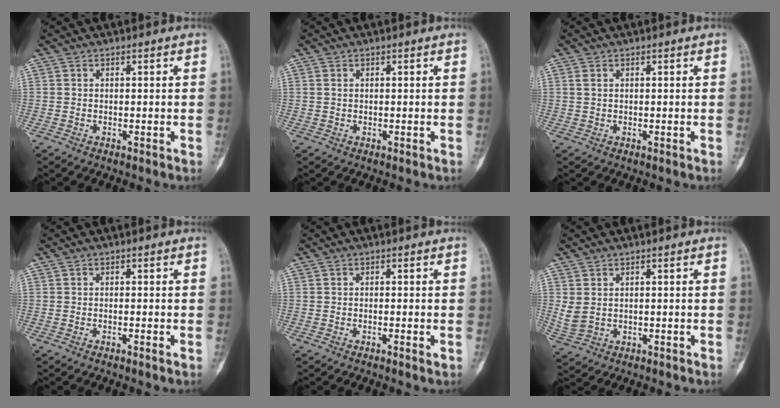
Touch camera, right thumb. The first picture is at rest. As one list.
[{"total": 0.6, "force": [0.2, 0.4, 0.4], "torque": [-0.009, 0.002, 0.005]}, {"total": 1.0, "force": [0.4, 0.7, 0.7], "torque": [-0.018, 0.003, 0.011]}, {"total": 1.0, "force": [-0.5, 0.0, 0.9], "torque": [-0.023, 0.002, -0.007]}, {"total": 1.3, "force": [-0.5, 0.2, 1.2], "torque": [-0.027, -0.001, -0.009]}, {"total": 3.3, "force": [0.6, 2.3, 2.3], "torque": [-0.056, 0.000, 0.022]}]